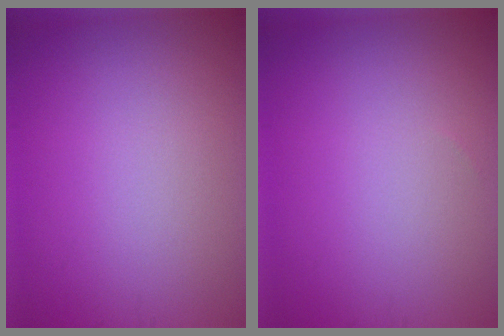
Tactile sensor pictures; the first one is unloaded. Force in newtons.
{"total": 0.0}